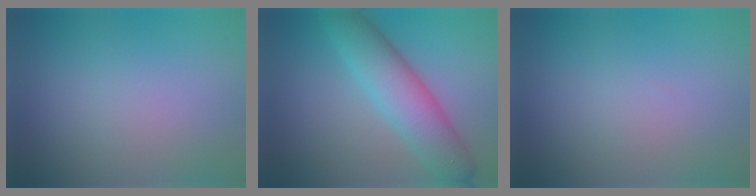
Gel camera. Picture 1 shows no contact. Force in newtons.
{"total": 6.5, "press": 6.5, "slide": 0.3}
{"total": 0.0}